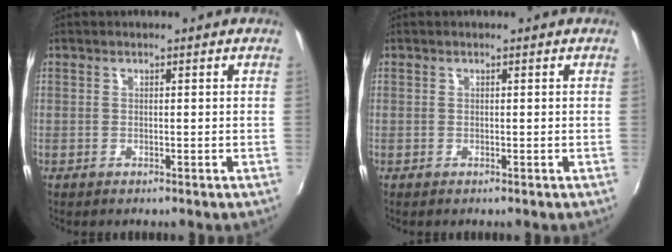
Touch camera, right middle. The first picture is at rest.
{"total": 0.0}